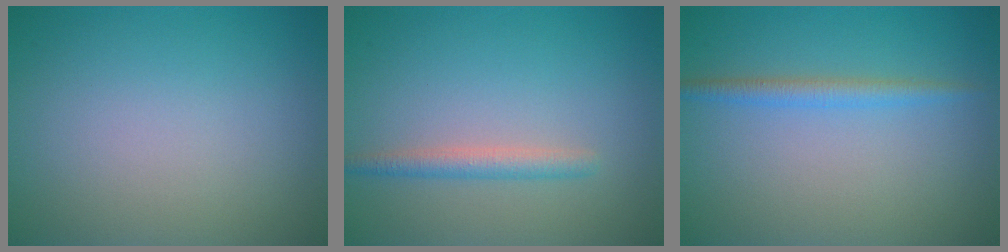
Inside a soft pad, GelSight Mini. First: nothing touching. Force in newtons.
{"total": 1.8, "press": 1.8, "slide": 0.1}
{"total": 1.9, "press": 1.9, "slide": 0.0}